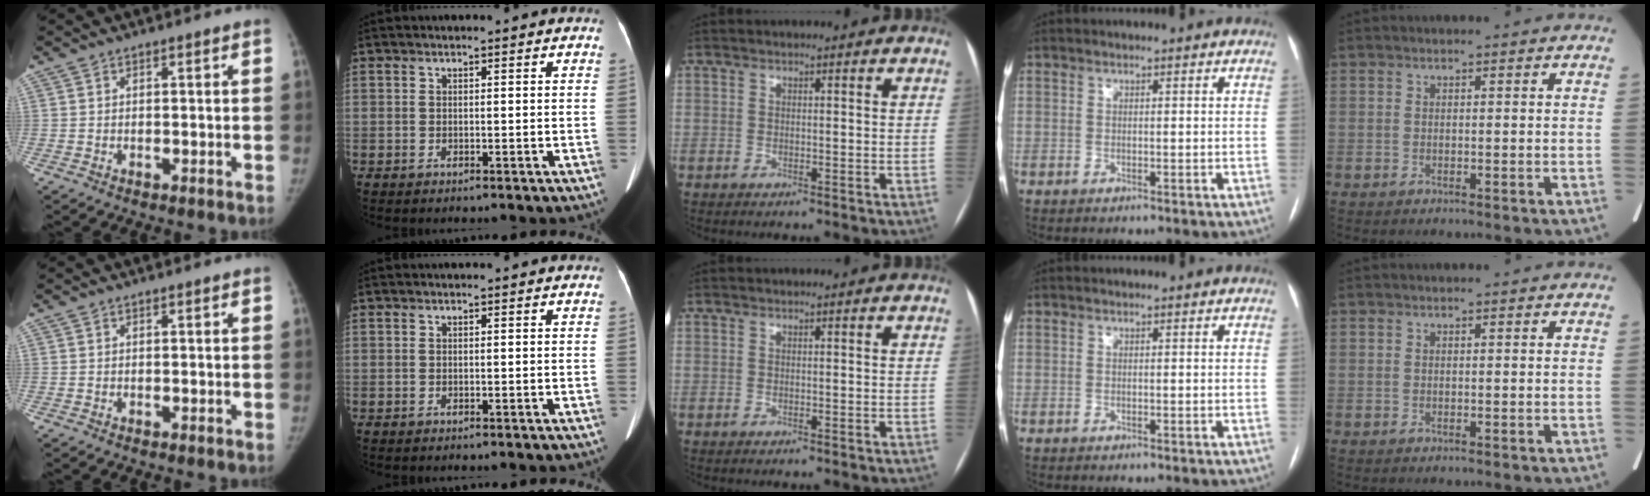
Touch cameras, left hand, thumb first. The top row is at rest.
{}